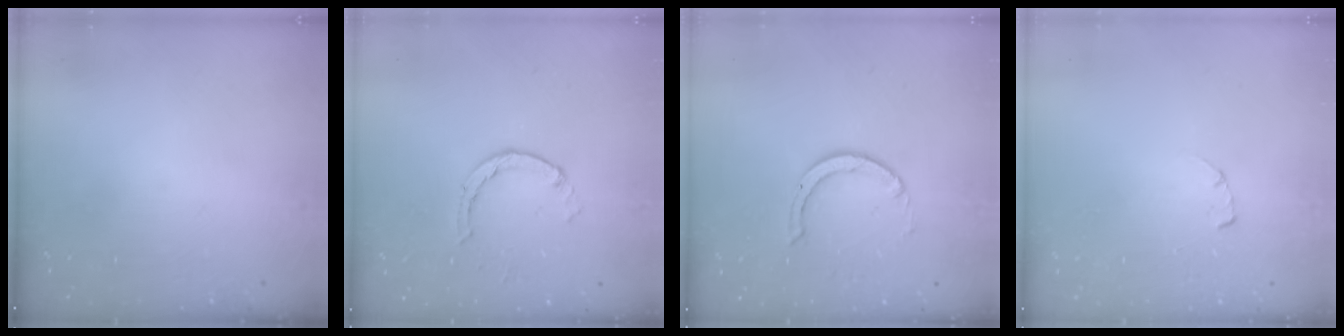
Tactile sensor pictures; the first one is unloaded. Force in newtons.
{"total": 1.4, "press": 1.4, "slide": 0.2}
{"total": 2.8, "press": 2.8, "slide": 0.2}
{"total": 1.7, "press": 1.7, "slide": 0.2}